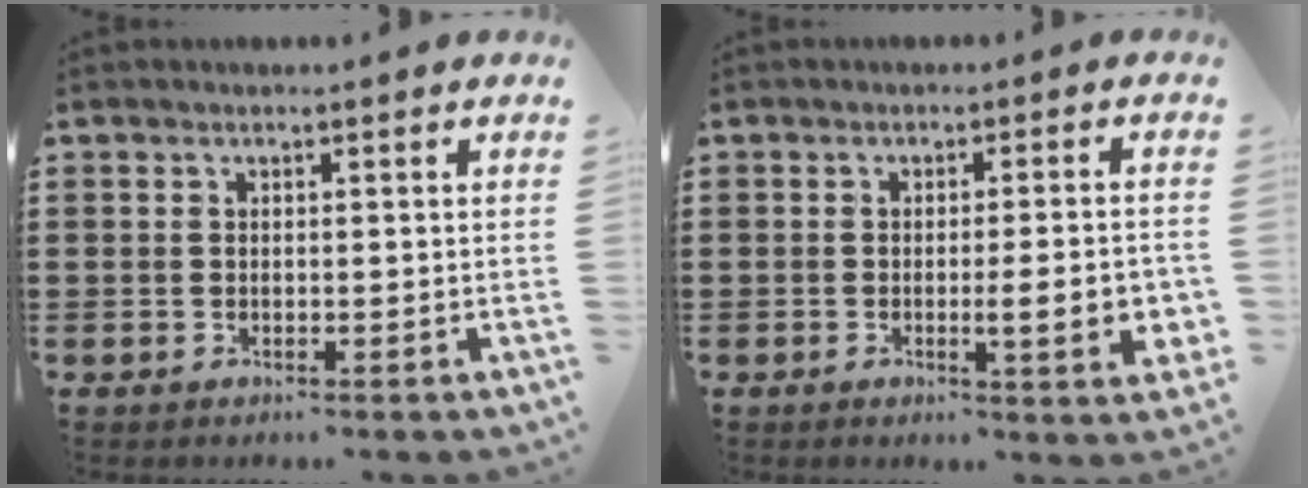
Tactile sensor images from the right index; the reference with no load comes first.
{"total": 6.3, "force": [-1.2, 0.7, 6.1], "torque": [-0.081, -0.015, -0.021]}